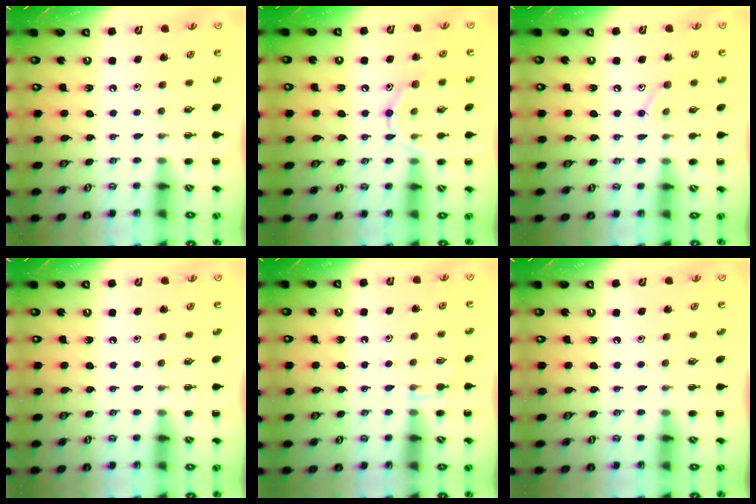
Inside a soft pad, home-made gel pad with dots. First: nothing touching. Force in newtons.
{"total": 9.9, "press": 9.9, "slide": 1.0}
{"total": 8.3, "press": 8.1, "slide": 1.8}
{"total": 0.0}
{"total": 3.8, "press": 3.6, "slide": 1.3}
{"total": 0.0}